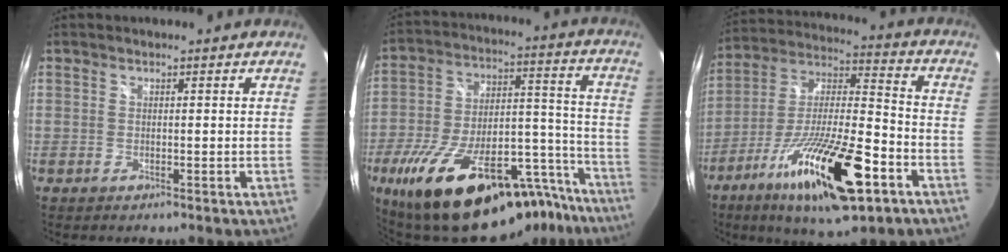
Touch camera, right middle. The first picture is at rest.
{"total": 30.0, "force": [-22.0, 11.0, 17.3], "torque": [-0.272, 0.008, -0.312]}
{"total": 22.7, "force": [-11.6, 5.8, 18.6], "torque": [-0.337, -0.035, -0.200]}